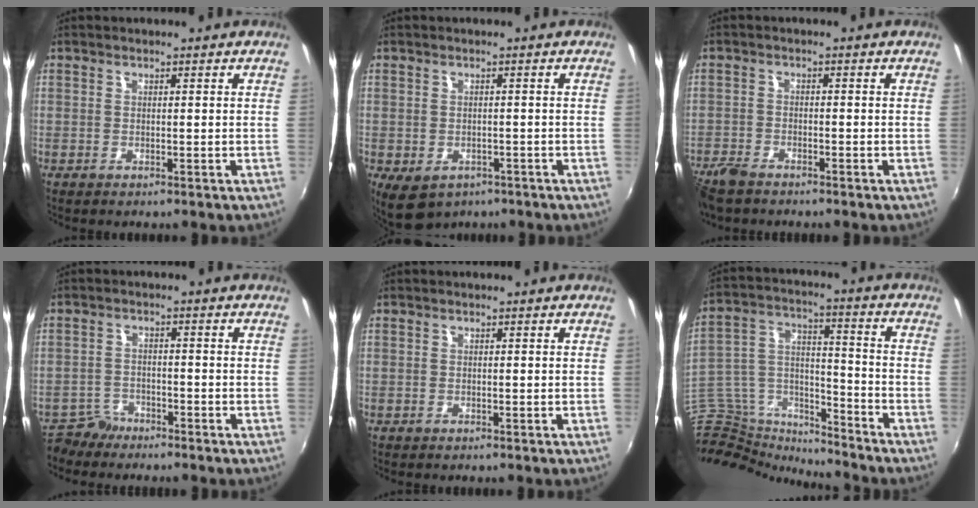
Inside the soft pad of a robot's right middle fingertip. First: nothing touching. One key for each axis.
{"total": 6.2, "fx": -3.2, "fy": 4.3, "fz": 3.2, "tx": -0.064, "ty": -0.024, "tz": -0.039}
{"total": 6.0, "fx": -5.1, "fy": 2.0, "fz": 2.5, "tx": -0.072, "ty": -0.021, "tz": -0.101}
{"total": 4.0, "fx": -3.5, "fy": 1.9, "fz": -0.2, "tx": -0.005, "ty": 0.008, "tz": -0.069}
{"total": 0.0}
{"total": 18.8, "fx": -16.3, "fy": 5.6, "fz": 7.3, "tx": -0.170, "ty": 0.002, "tz": -0.288}